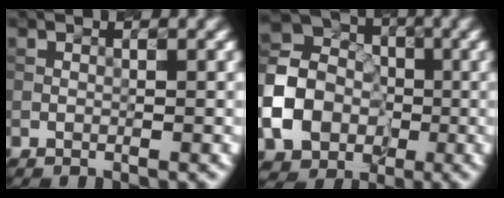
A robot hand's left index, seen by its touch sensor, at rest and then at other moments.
{"total": 8.3, "force": [-2.1, 6.9, 4.0], "torque": [-0.089, -0.003, -0.047]}